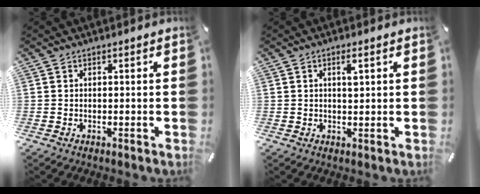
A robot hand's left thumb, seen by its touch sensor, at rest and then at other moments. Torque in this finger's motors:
{"motor_torque": [-0.06, -0.45, 0.20, 0.01, -0.03]}